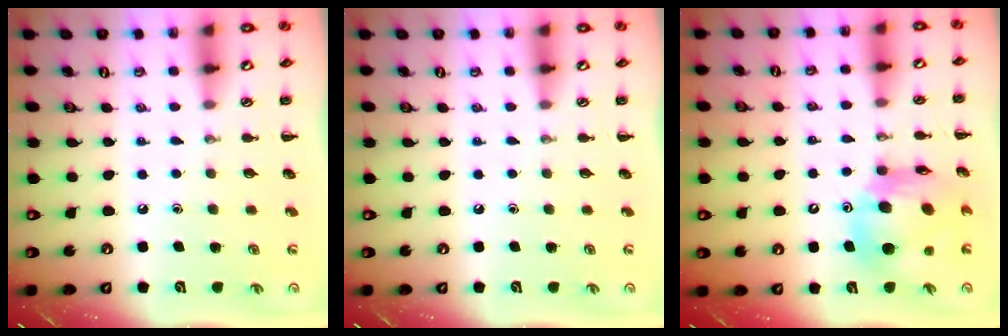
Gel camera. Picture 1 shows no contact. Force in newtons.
{"total": 0.0}
{"total": 14.4, "press": 13.8, "slide": 4.1}